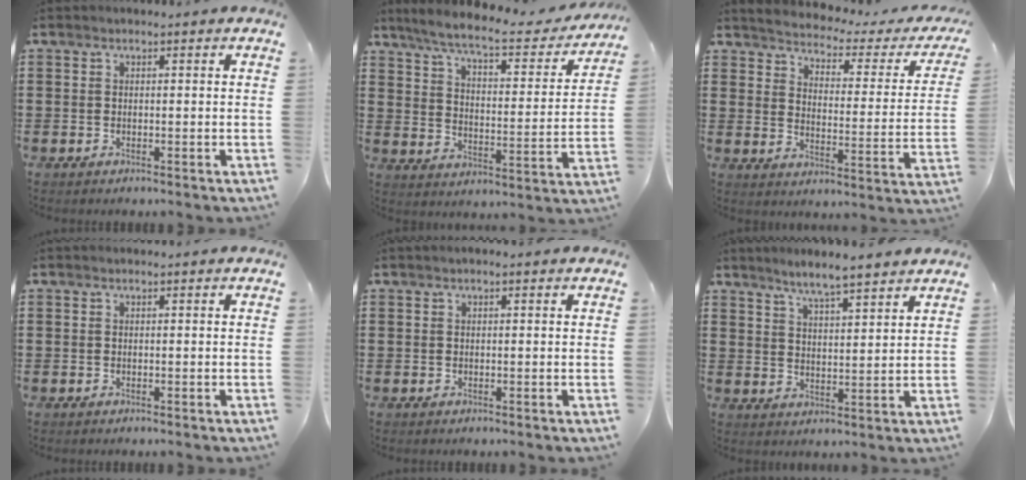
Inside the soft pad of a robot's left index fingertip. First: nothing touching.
{"total": 7.2, "force": [6.0, 0.5, 4.1], "torque": [-0.103, -0.033, 0.098]}
{"total": 2.4, "force": [2.3, 0.1, 0.6], "torque": [-0.032, -0.026, 0.029]}
{"total": 0.0}
{"total": 0.6, "force": [0.4, 0.1, 0.5], "torque": [-0.009, 0.002, 0.006]}
{"total": 4.7, "force": [4.4, -0.2, 1.6], "torque": [-0.045, -0.017, 0.077]}